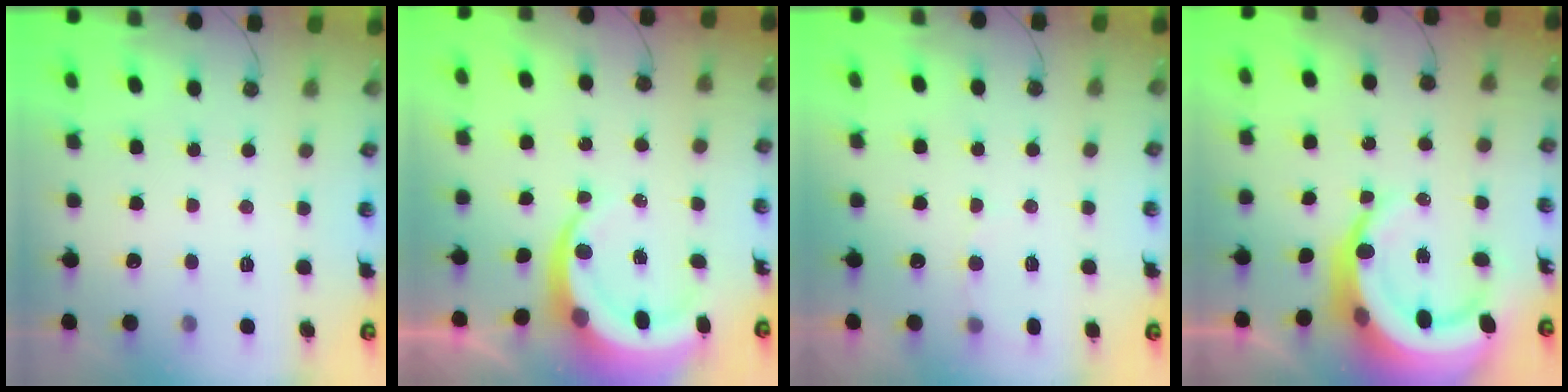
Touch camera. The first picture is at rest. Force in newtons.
{"total": 7.7, "press": 7.7, "slide": 0.9}
{"total": 4.3, "press": 4.2, "slide": 1.2}
{"total": 13.0, "press": 12.9, "slide": 1.7}